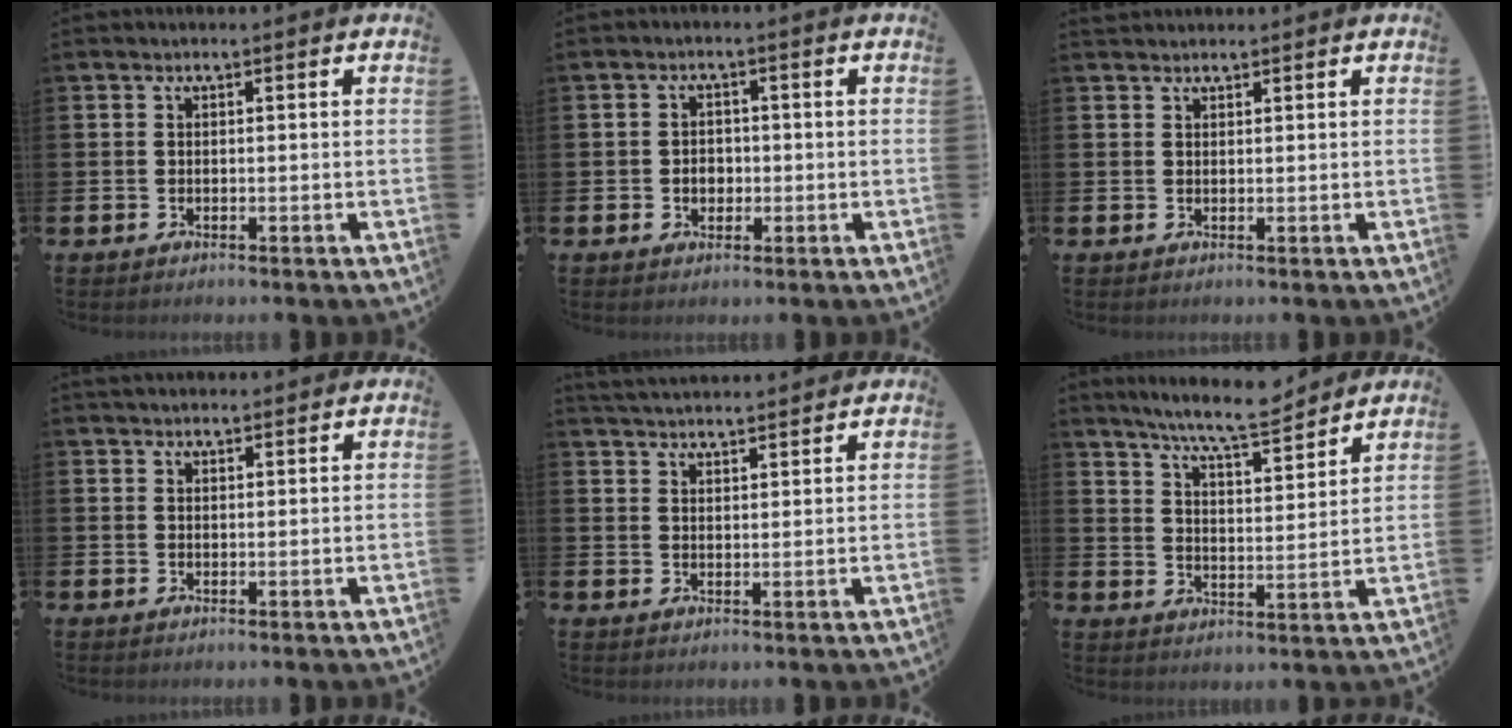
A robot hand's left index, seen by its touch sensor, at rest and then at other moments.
{"total": 2.3, "force": [-0.4, 1.9, 1.2], "torque": [-0.010, 0.001, -0.014]}
{"total": 1.2, "force": [1.1, 0.3, -0.1], "torque": [0.008, 0.001, 0.020]}
{"total": 1.9, "force": [1.9, 0.5, 0.1], "torque": [0.001, -0.005, 0.034]}
{"total": 3.7, "force": [3.7, 0.1, -0.1], "torque": [-0.010, -0.019, 0.068]}
{"total": 8.3, "force": [7.7, 0.6, 2.9], "torque": [-0.078, -0.041, 0.138]}